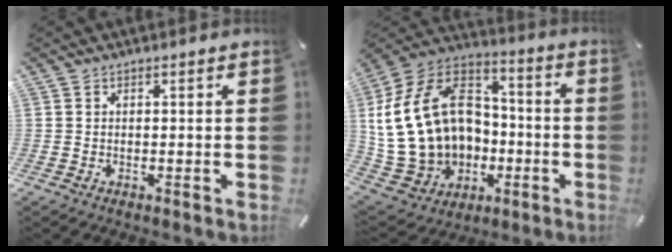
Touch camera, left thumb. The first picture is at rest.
{"total": 22.6, "force": [-0.4, 18.6, 12.8], "torque": [-0.263, -0.003, 0.018]}